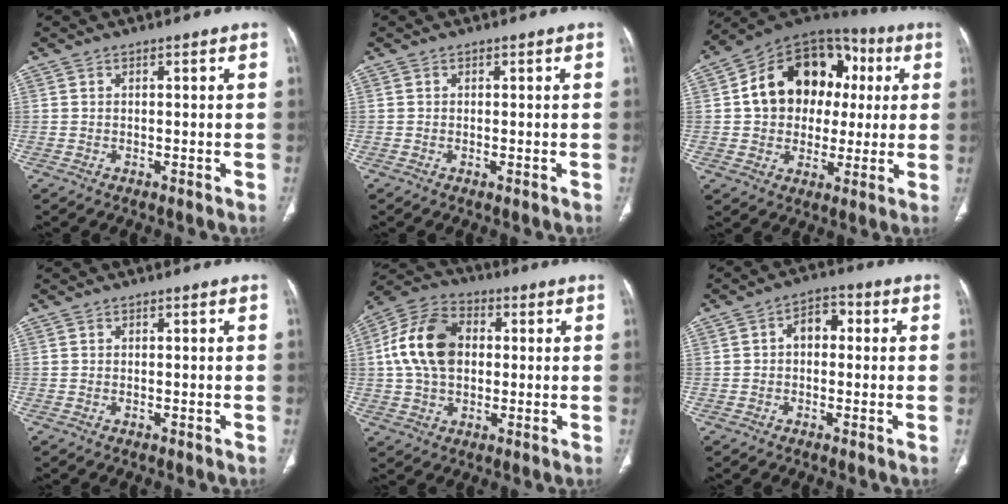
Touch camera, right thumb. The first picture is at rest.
{"total": 0.0}
{"total": 19.6, "force": [2.8, 15.1, 12.2], "torque": [-0.148, 0.033, 0.042]}
{"total": 0.0}
{"total": 14.2, "force": [1.3, 10.0, 10.0], "torque": [-0.174, 0.021, 0.015]}
{"total": 5.0, "force": [0.3, 3.5, 3.6], "torque": [-0.036, 0.021, -0.007]}